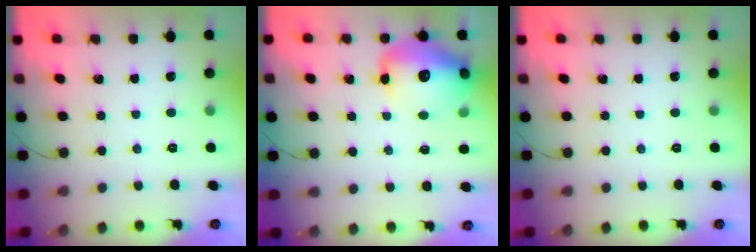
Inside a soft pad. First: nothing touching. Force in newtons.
{"total": 16.3, "press": 15.9, "slide": 3.7}
{"total": 0.0}